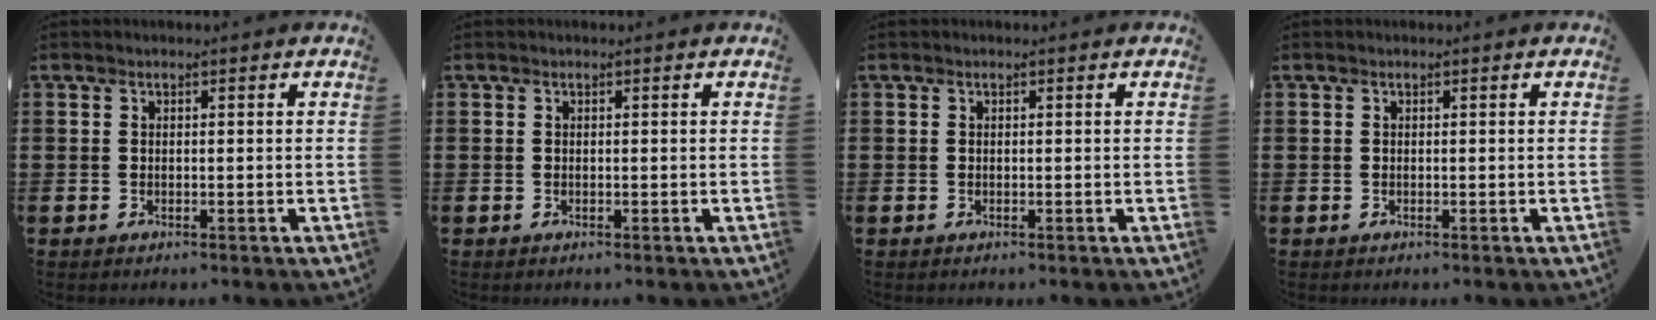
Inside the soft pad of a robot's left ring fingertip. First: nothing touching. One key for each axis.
{"total": 0.0}
{"total": 0.0}
{"total": 0.0}